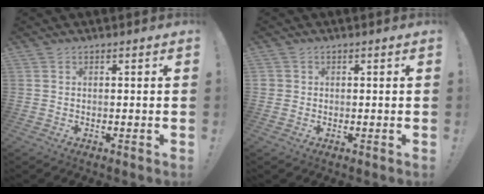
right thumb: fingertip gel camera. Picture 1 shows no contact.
{"total": 1.4, "force": [0.1, 1.4, 0.3], "torque": [-0.007, 0.005, 0.003]}